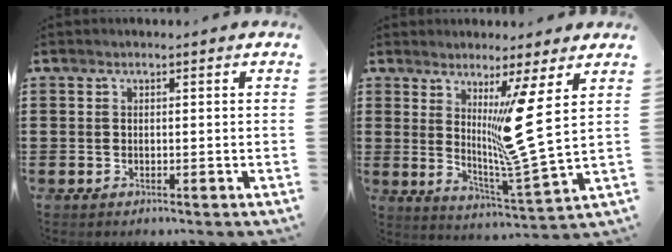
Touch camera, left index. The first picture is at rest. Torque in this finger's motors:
{"motor_torque": [0.53, -0.35, 0.74, 0.21]}